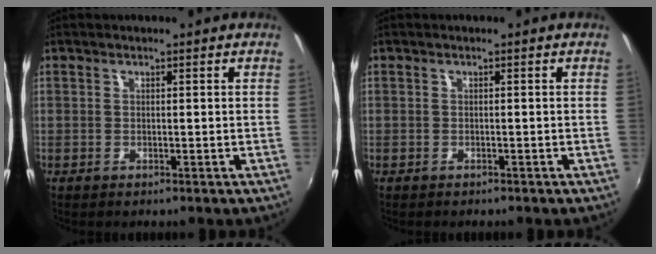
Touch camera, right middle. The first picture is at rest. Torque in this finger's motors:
{"motor_torque": [-0.19, -0.05, -0.06, 0.00]}